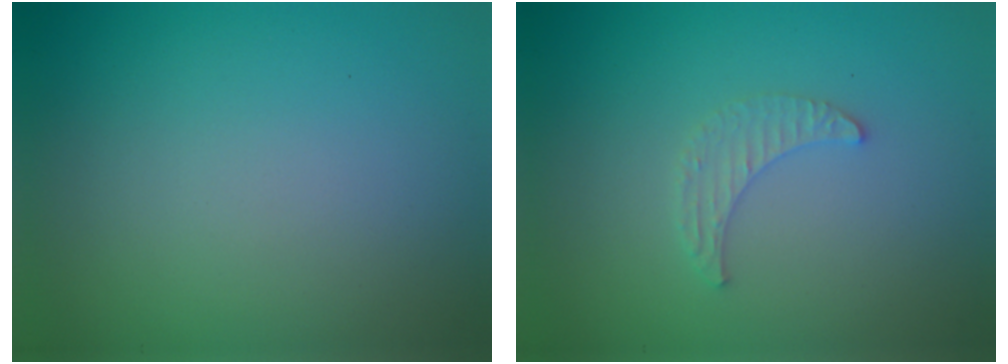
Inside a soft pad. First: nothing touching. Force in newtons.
{"total": 1.6, "press": 1.5, "slide": 0.4}